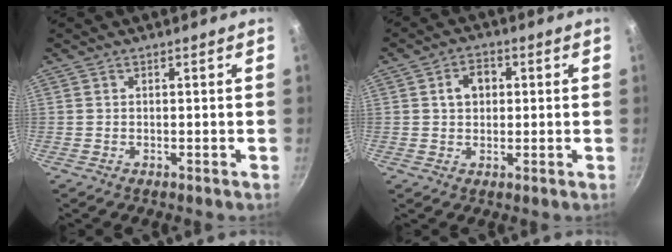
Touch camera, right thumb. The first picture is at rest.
{"total": 4.9, "force": [0.9, 3.8, 3.0], "torque": [-0.027, 0.010, 0.010]}